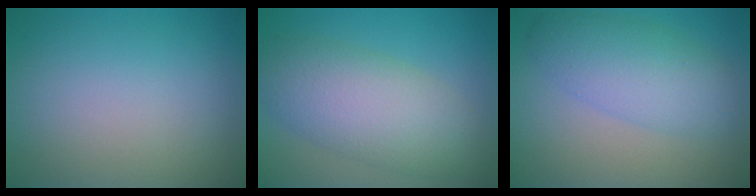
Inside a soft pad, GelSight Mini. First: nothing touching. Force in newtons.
{"total": 7.5, "press": 7.5, "slide": 0.3}
{"total": 5.0, "press": 5.0, "slide": 0.1}